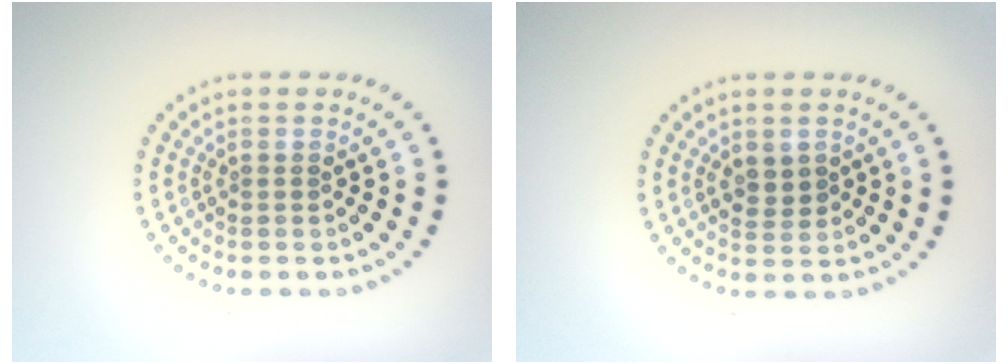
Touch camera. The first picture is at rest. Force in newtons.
{"total": 1.3, "press": 1.2, "slide": 0.6}